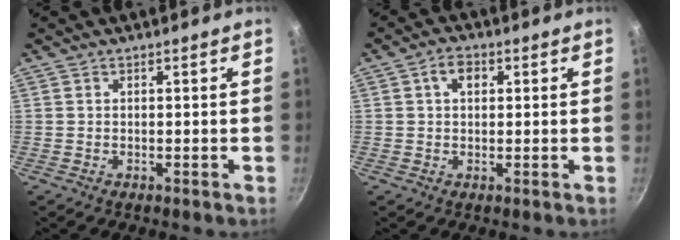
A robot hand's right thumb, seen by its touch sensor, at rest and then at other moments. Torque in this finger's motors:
{"motor_torque": [0.46, 0.93, 0.20, -0.07, 0.00]}